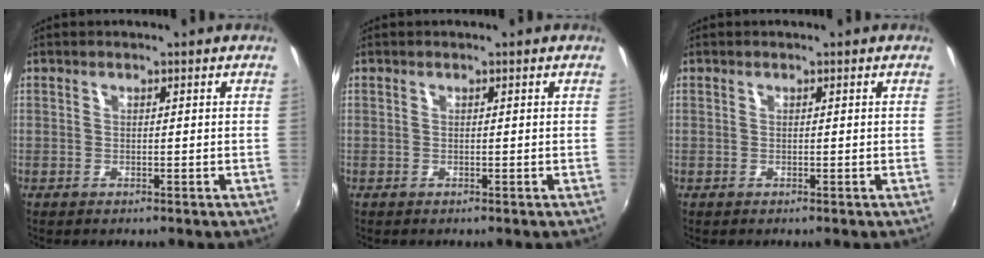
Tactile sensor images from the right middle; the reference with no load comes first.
{"total": 0.0}
{"total": 0.0}